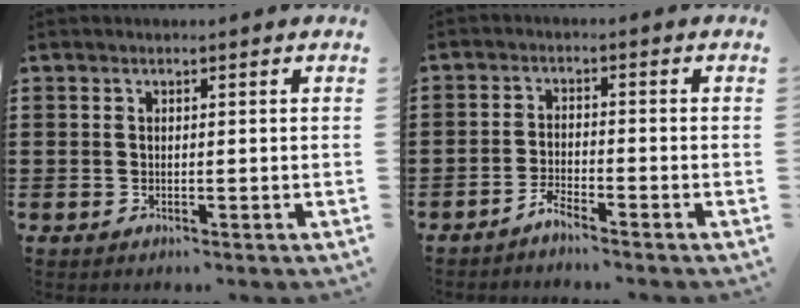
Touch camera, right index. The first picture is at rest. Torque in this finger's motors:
{"motor_torque": [0.08, -0.03, -0.54, -0.21]}